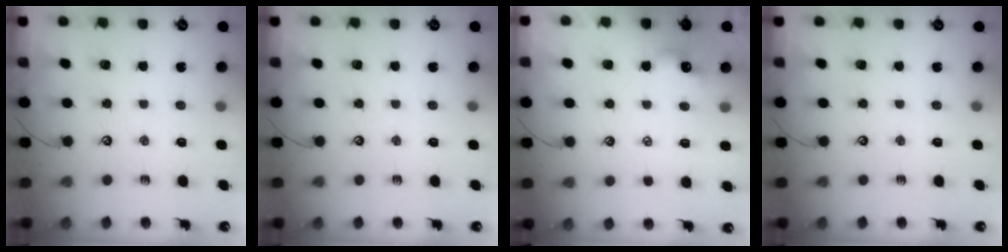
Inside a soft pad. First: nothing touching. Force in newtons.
{"total": 0.0}
{"total": 2.0, "press": 1.9, "slide": 0.3}
{"total": 0.0}